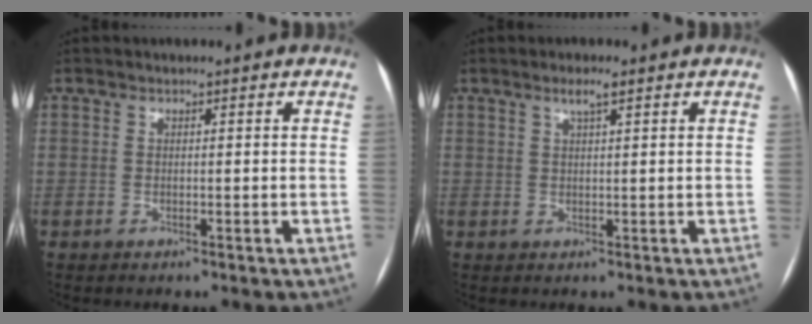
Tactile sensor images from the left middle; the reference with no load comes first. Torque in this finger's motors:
{"motor_torque": [0.21, -0.24, 0.00, 0.01]}